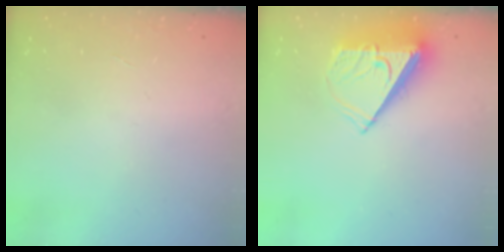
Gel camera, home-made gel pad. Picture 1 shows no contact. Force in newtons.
{"total": 8.8, "press": 8.8, "slide": 0.5}